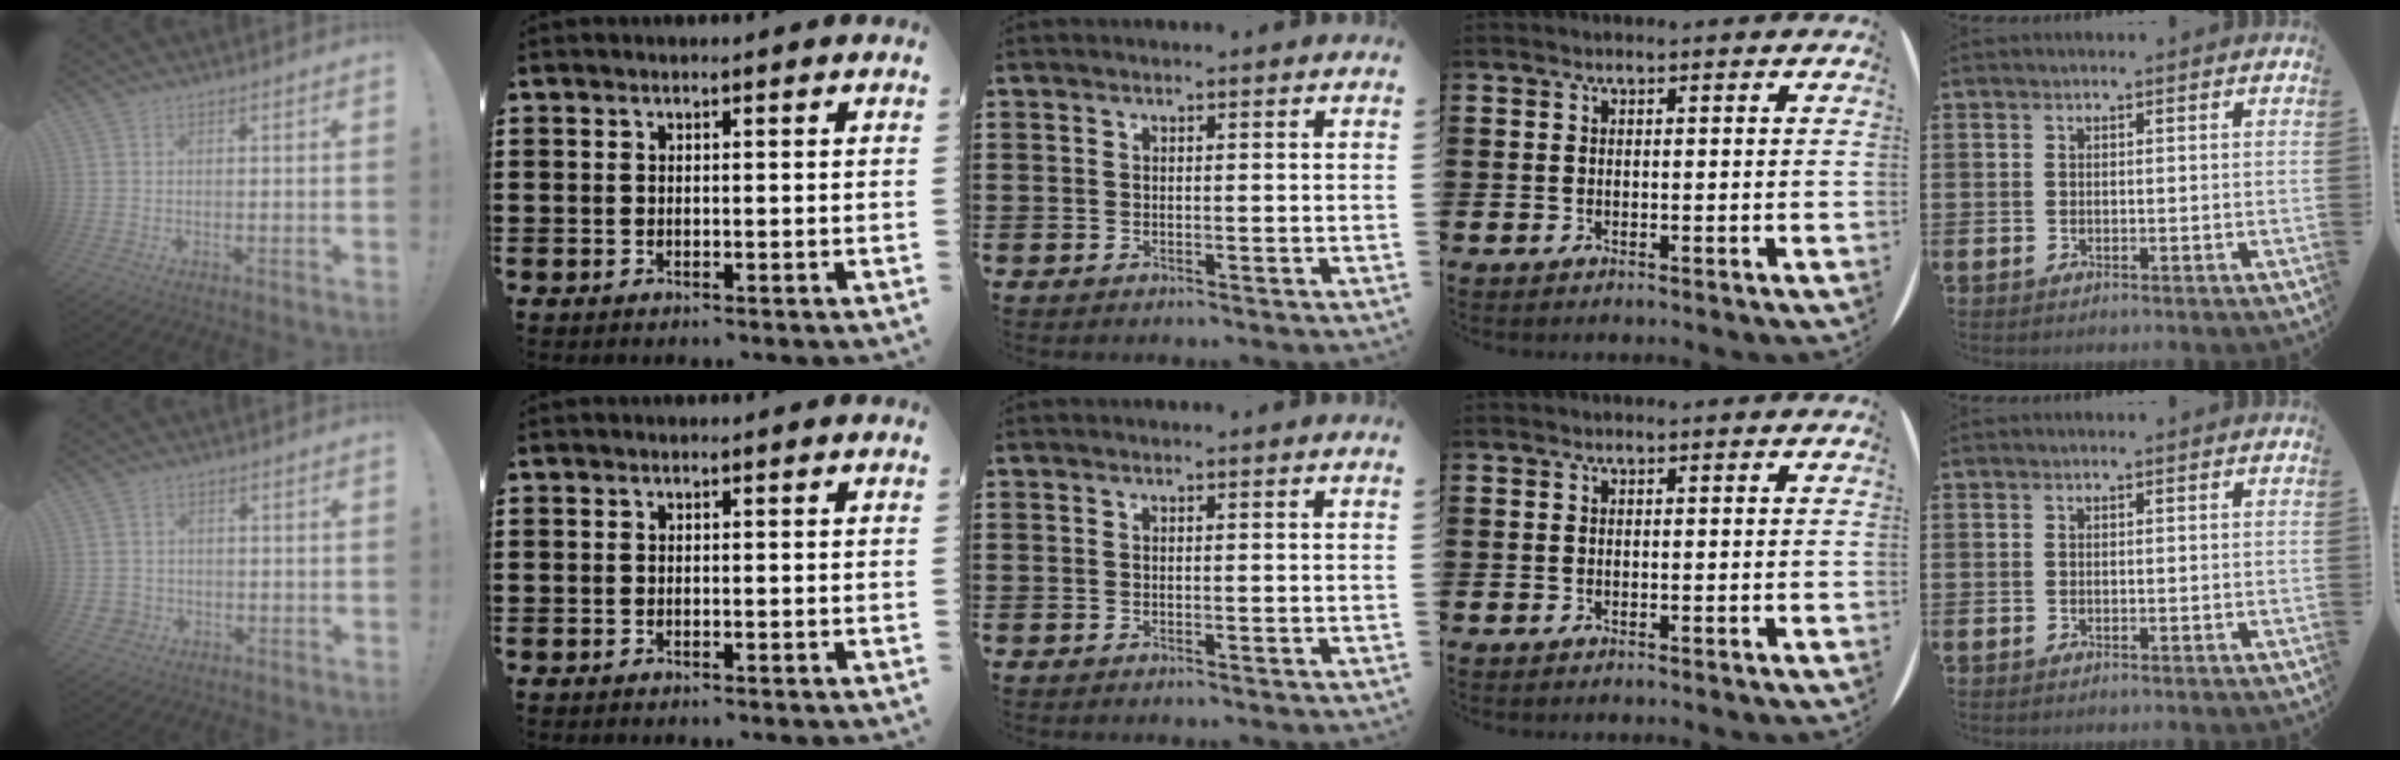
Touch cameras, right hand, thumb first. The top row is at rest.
{"thumb": {"total": 2.9, "force": [-0.2, 2.8, 0.7], "torque": [-0.015, 0.001, -0.004]}}